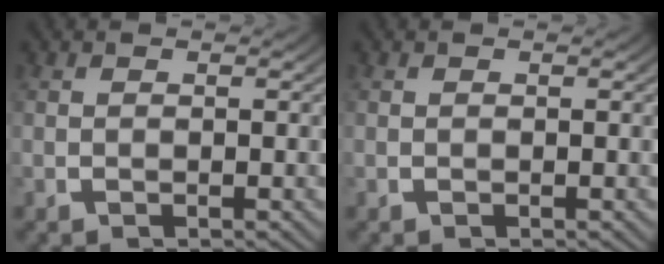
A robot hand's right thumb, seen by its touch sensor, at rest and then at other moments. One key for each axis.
{"total": 0.0}